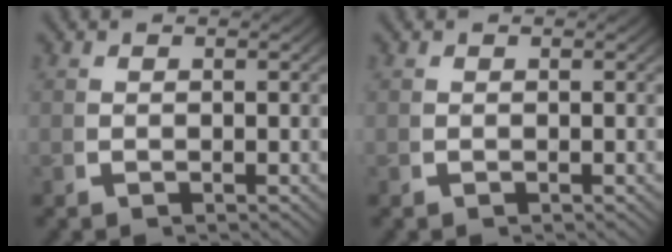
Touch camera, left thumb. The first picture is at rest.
{"total": 0.0}